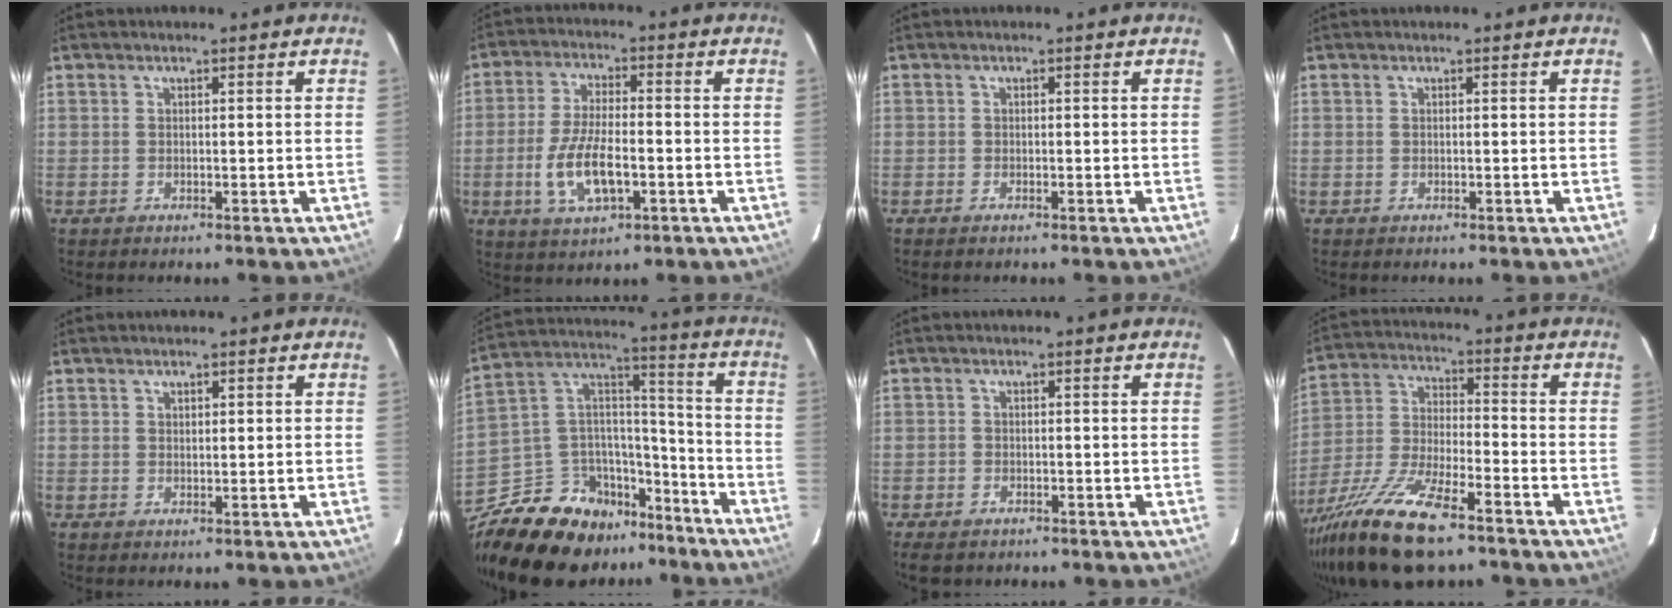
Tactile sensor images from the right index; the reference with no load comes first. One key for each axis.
{"total": 10.1, "fx": -2.9, "fy": 3.8, "fz": 8.9, "tx": -0.182, "ty": -0.005, "tz": -0.053}
{"total": 0.7, "fx": -0.6, "fy": 0.3, "fz": 0.3, "tx": -0.008, "ty": -0.002, "tz": -0.012}
{"total": 0.0}
{"total": 1.0, "fx": 0.6, "fy": 0.6, "fz": 0.4, "tx": -0.004, "ty": 0.003, "tz": 0.012}
{"total": 22.8, "fx": -17.8, "fy": 11.5, "fz": 8.5, "tx": -0.199, "ty": 0.067, "tz": -0.276}
{"total": 4.5, "fx": -3.4, "fy": 2.5, "fz": 1.8, "tx": -0.052, "ty": -0.010, "tz": -0.058}
{"total": 18.9, "fx": -13.2, "fy": 5.2, "fz": 12.4, "tx": -0.262, "ty": -0.045, "tz": -0.245}